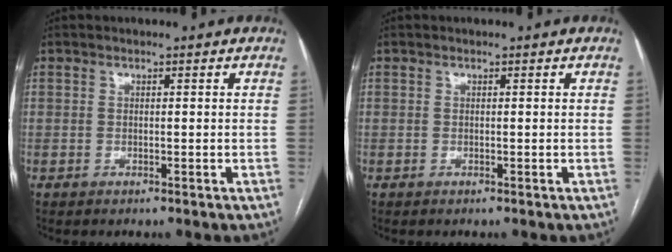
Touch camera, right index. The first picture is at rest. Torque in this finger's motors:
{"motor_torque": [0.01, -0.01, 0.00, 0.00]}